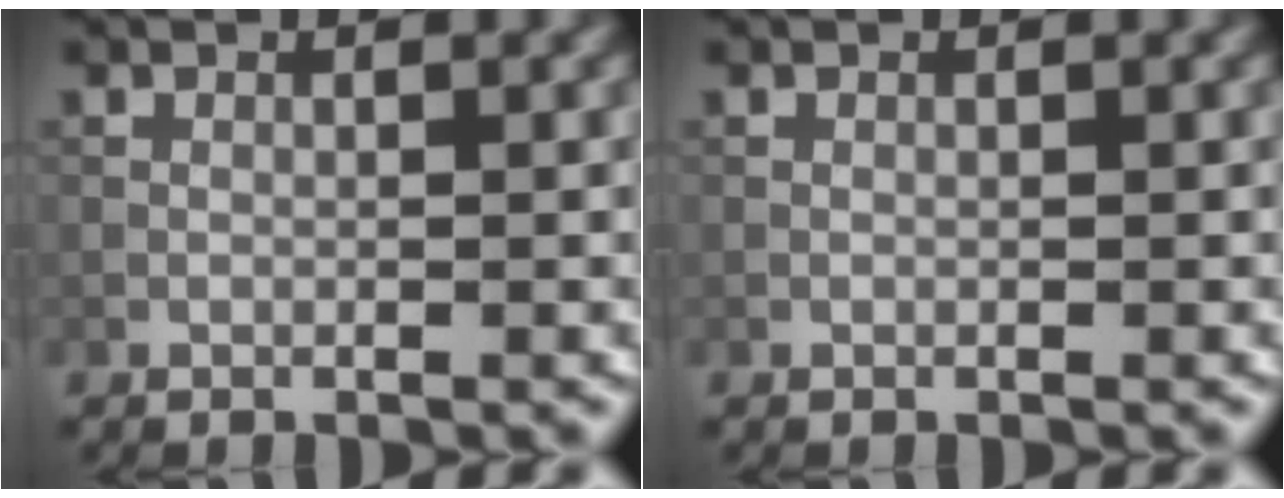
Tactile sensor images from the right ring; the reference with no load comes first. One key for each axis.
{"total": 0.0}